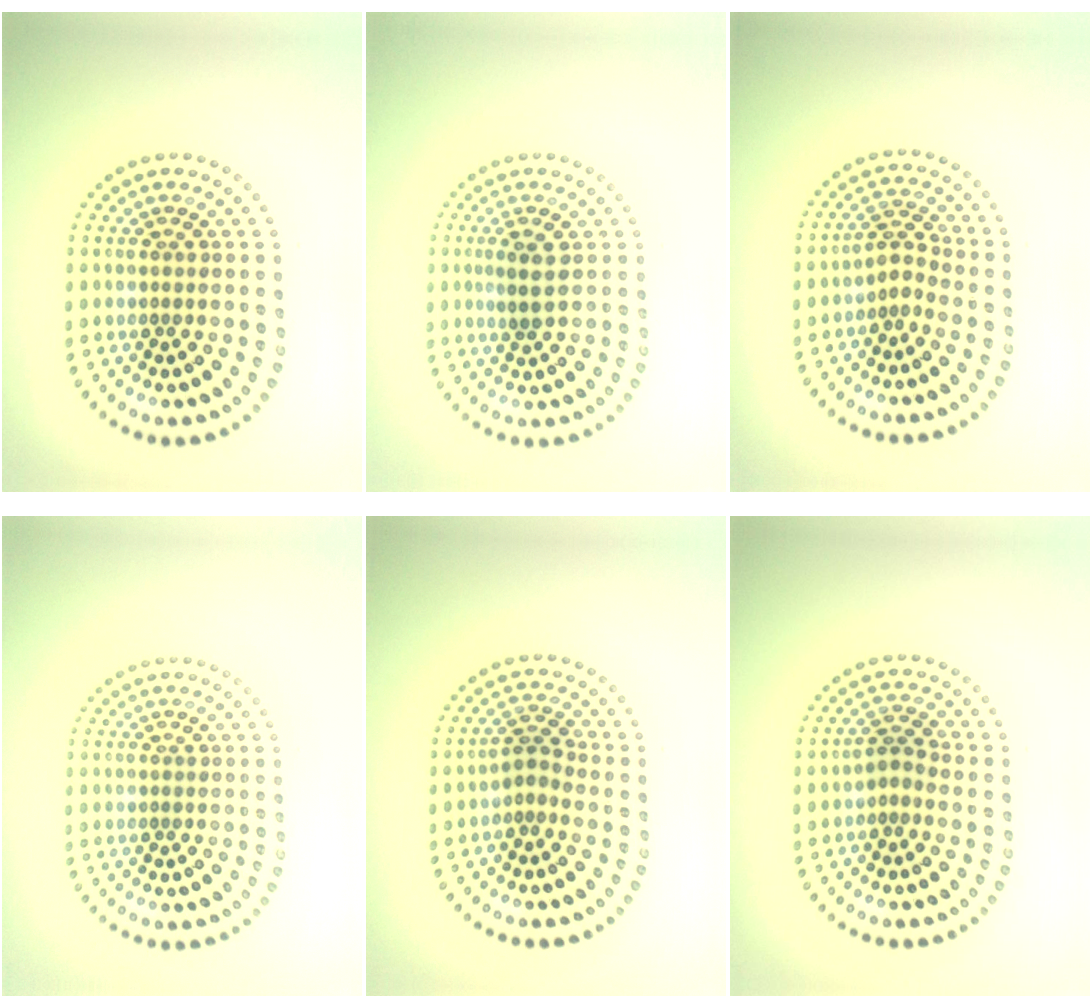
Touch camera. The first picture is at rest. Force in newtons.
{"total": 2.0, "press": 1.8, "slide": 0.8}
{"total": 2.0, "press": 1.5, "slide": 1.4}
{"total": 0.0}
{"total": 1.9, "press": 1.2, "slide": 1.5}
{"total": 1.6, "press": 1.1, "slide": 1.2}